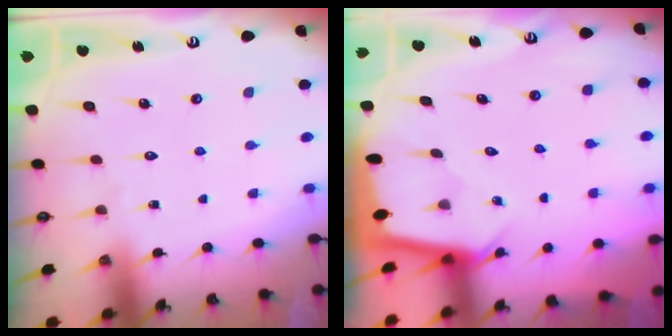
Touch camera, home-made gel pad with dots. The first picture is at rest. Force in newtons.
{"total": 2.3, "press": 2.3, "slide": 0.2}